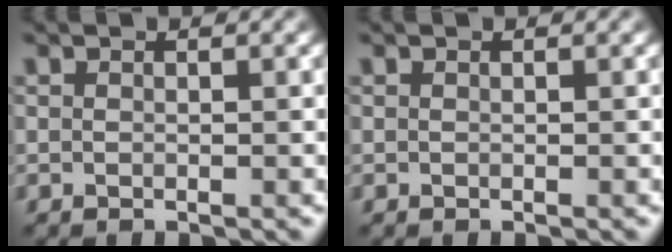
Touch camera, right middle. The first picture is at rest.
{"total": 0.0}